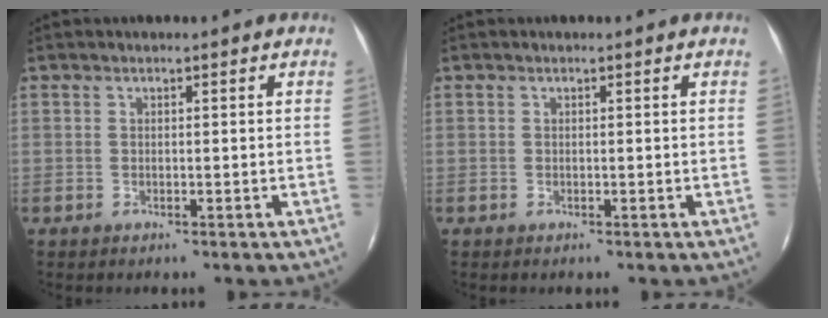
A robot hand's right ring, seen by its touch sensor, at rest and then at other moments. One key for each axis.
{"total": 0.0}